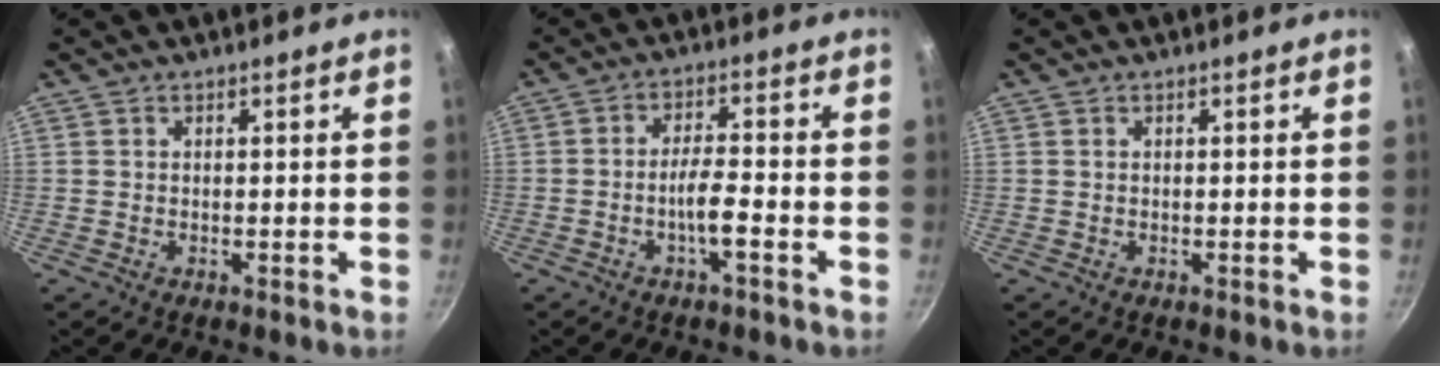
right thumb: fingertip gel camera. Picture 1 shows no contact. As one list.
[{"total": 4.9, "force": [-2.3, 0.9, 4.2], "torque": [-0.080, 0.023, -0.042]}, {"total": 0.0}]